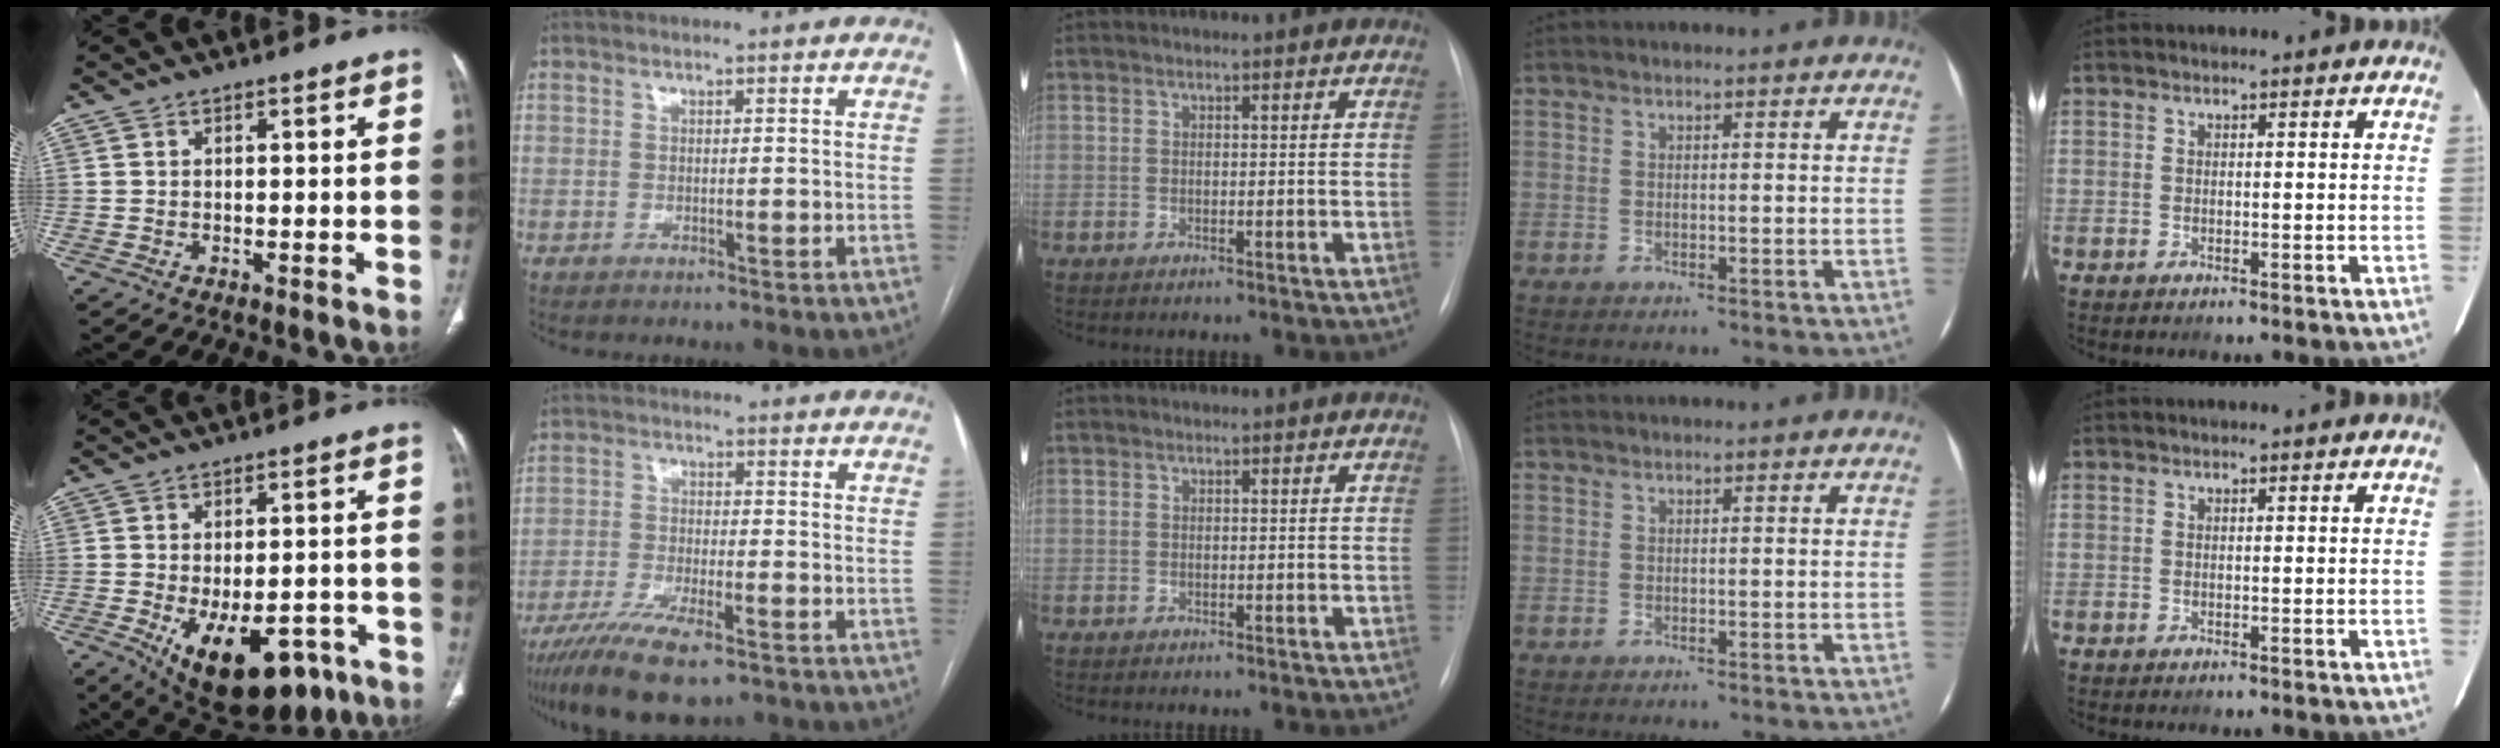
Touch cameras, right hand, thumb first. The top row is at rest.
{"thumb": {"total": 17.5, "force": [-8.3, 9.0, 12.5], "torque": [-0.162, 0.011, -0.101]}, "index": {"total": 11.7, "force": [-8.3, 2.7, 7.8], "torque": [-0.134, -0.025, -0.139]}}